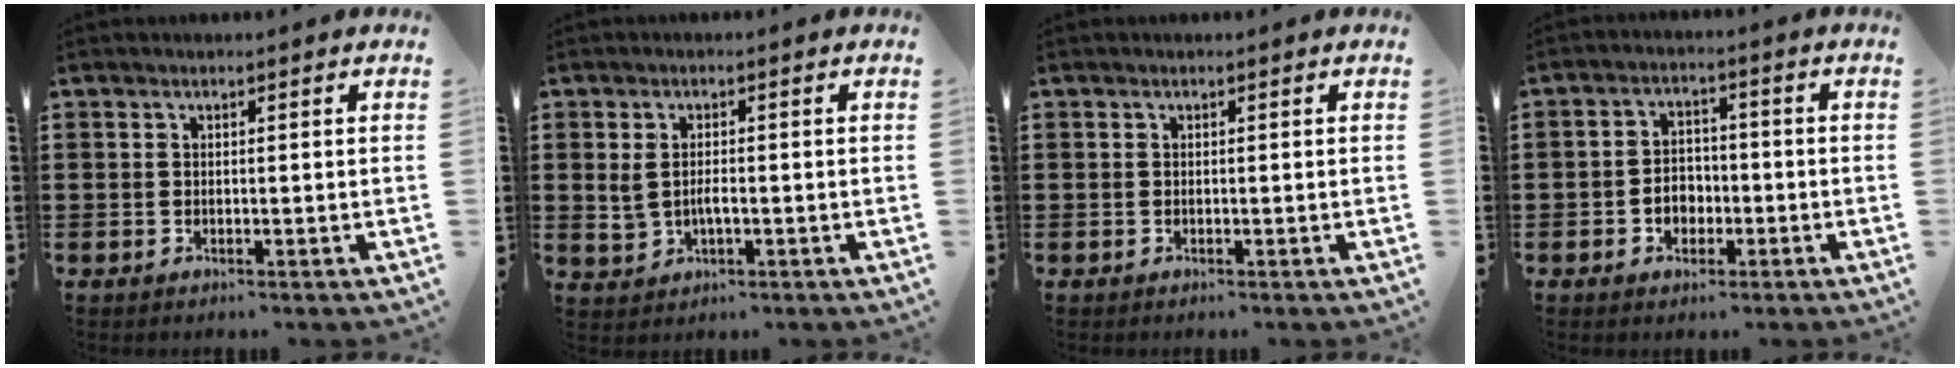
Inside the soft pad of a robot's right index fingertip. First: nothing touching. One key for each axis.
{"total": 2.8, "fx": -0.1, "fy": 1.4, "fz": 2.4, "tx": -0.055, "ty": 0.000, "tz": -0.004}
{"total": 0.0}
{"total": 3.8, "fx": -1.3, "fy": 2.9, "fz": 2.1, "tx": -0.037, "ty": 0.003, "tz": -0.029}